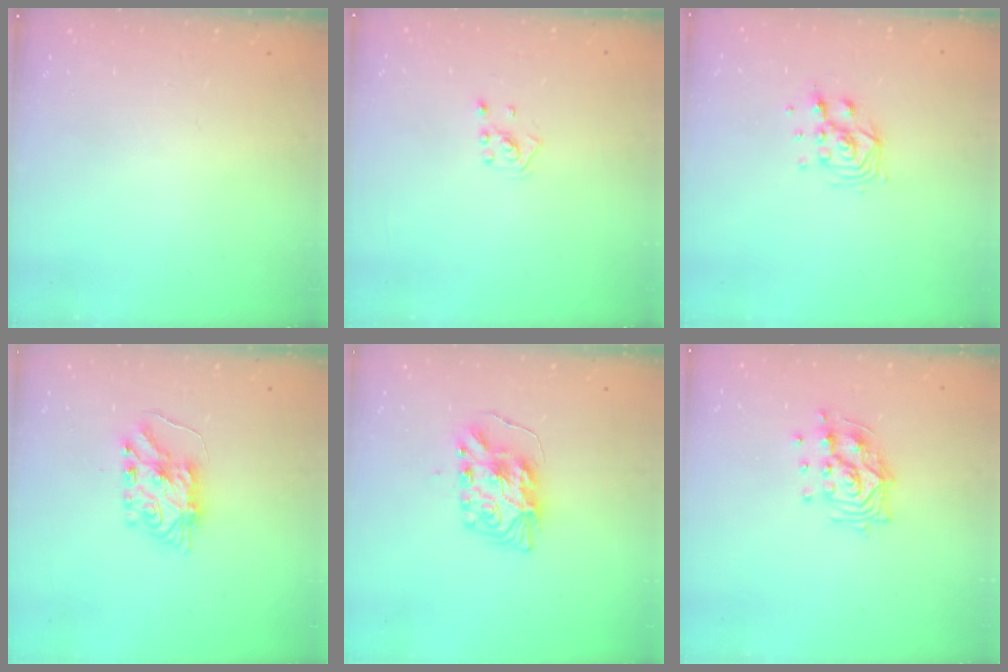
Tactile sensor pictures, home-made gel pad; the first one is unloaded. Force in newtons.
{"total": 2.2, "press": 2.2, "slide": 0.6}
{"total": 8.2, "press": 8.1, "slide": 0.5}
{"total": 7.8, "press": 7.7, "slide": 0.6}
{"total": 9.5, "press": 9.5, "slide": 0.4}
{"total": 11.7, "press": 11.7, "slide": 0.6}